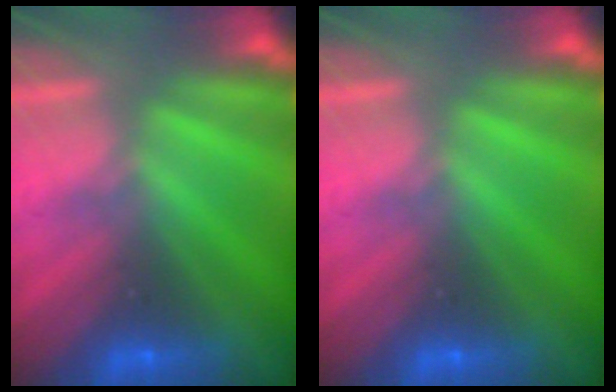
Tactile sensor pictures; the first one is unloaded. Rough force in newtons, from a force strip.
{"total": 0.0}